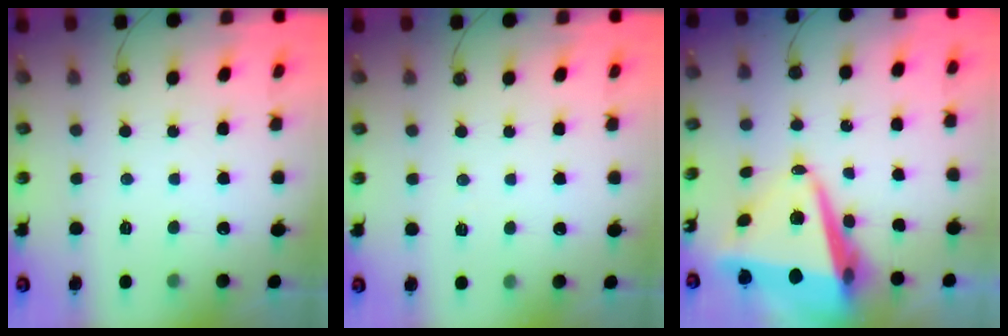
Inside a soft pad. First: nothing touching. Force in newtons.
{"total": 4.3, "press": 0.8, "slide": 4.3}
{"total": 12.9, "press": 12.5, "slide": 3.0}